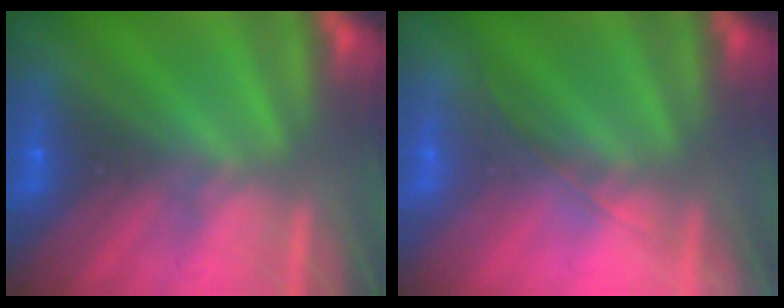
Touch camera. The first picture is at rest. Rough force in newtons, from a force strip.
{"total": 1.5}